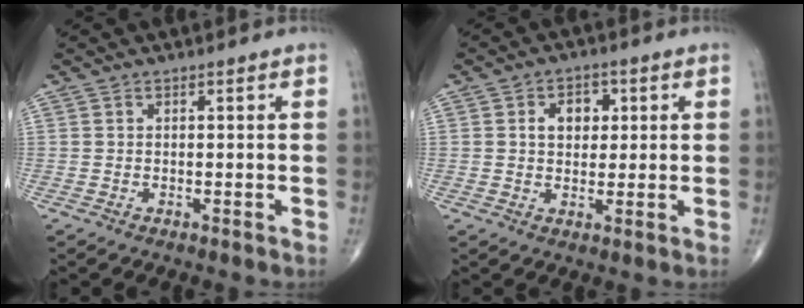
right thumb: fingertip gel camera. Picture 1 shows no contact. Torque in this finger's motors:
{"motor_torque": [0.63, 1.63, 0.73, 0.29, 0.10]}